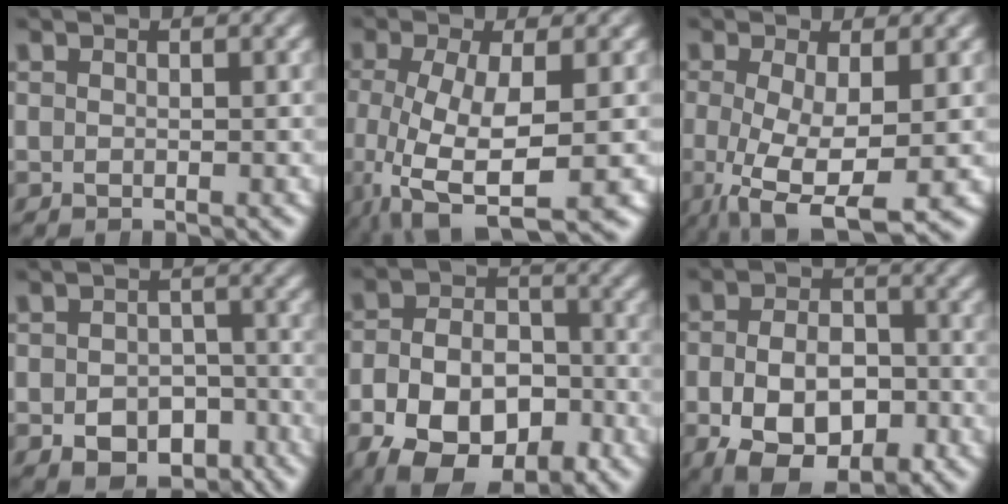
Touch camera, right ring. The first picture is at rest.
{"total": 9.5, "force": [-3.6, 5.1, 7.2], "torque": [-0.174, -0.062, -0.027]}
{"total": 8.2, "force": [-3.4, 4.0, 6.3], "torque": [-0.149, -0.059, -0.028]}
{"total": 5.9, "force": [-4.2, 3.6, 1.9], "torque": [-0.010, -0.026, -0.060]}
{"total": 13.4, "force": [-5.7, 9.2, 7.9], "torque": [-0.139, -0.047, -0.077]}
{"total": 10.9, "force": [-5.0, 6.9, 6.8], "torque": [-0.117, -0.040, -0.063]}